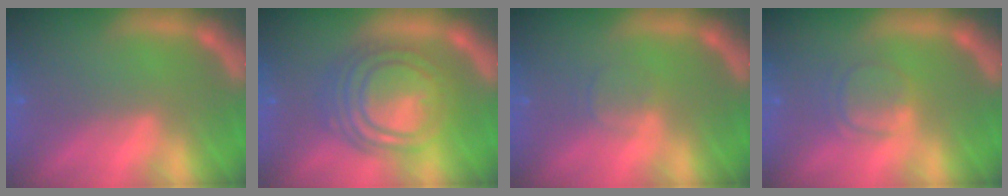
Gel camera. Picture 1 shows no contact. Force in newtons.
{"total": 10.0}
{"total": 1.4}
{"total": 3.0}